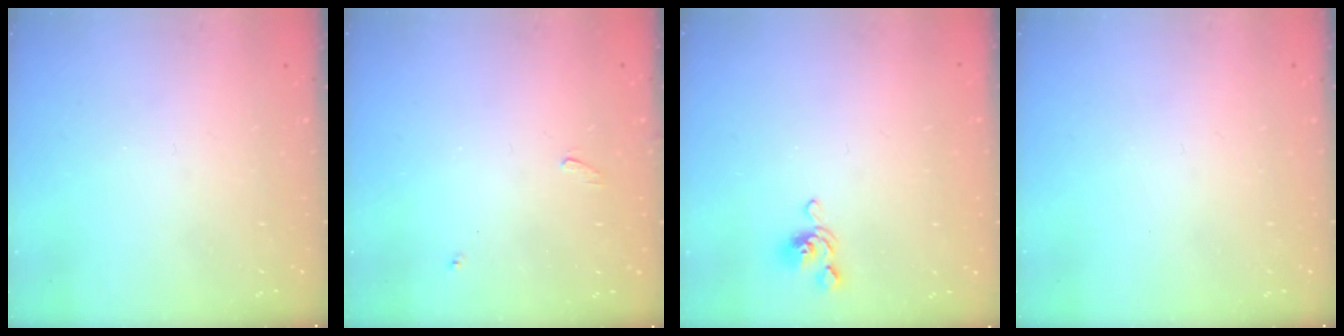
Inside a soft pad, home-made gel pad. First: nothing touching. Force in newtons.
{"total": 4.4, "press": 4.4, "slide": 0.3}
{"total": 3.5, "press": 3.4, "slide": 0.7}
{"total": 0.0}